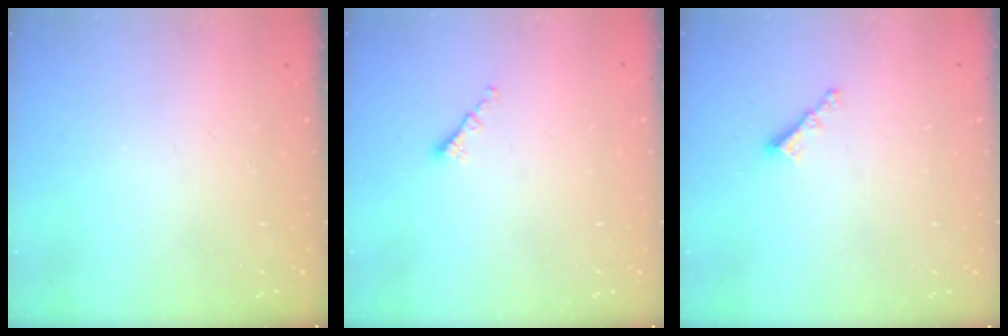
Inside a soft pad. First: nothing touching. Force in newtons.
{"total": 1.3, "press": 1.2, "slide": 0.6}
{"total": 3.5, "press": 3.5, "slide": 0.3}